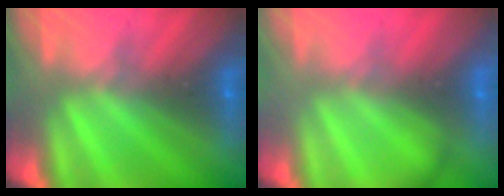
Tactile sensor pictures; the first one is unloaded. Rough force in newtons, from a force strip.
{"total": 2.1}